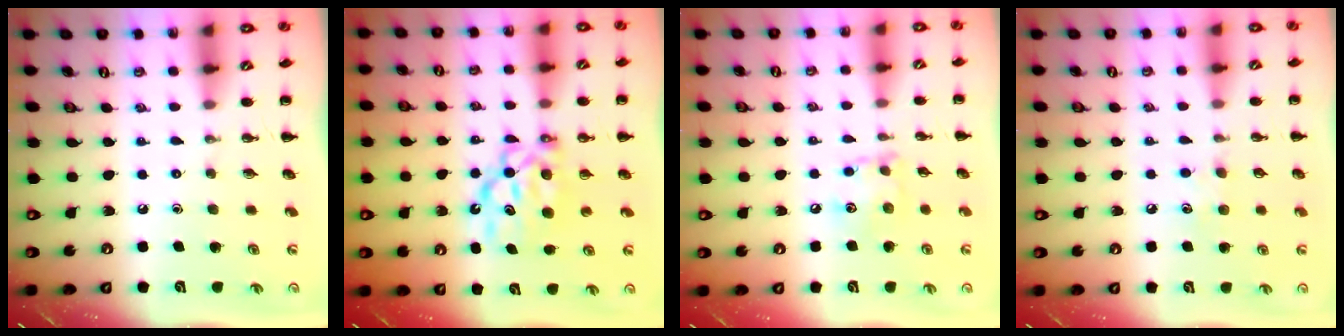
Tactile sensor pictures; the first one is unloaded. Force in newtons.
{"total": 8.0, "press": 7.9, "slide": 1.1}
{"total": 8.3, "press": 8.2, "slide": 0.4}
{"total": 6.1, "press": 5.9, "slide": 1.5}